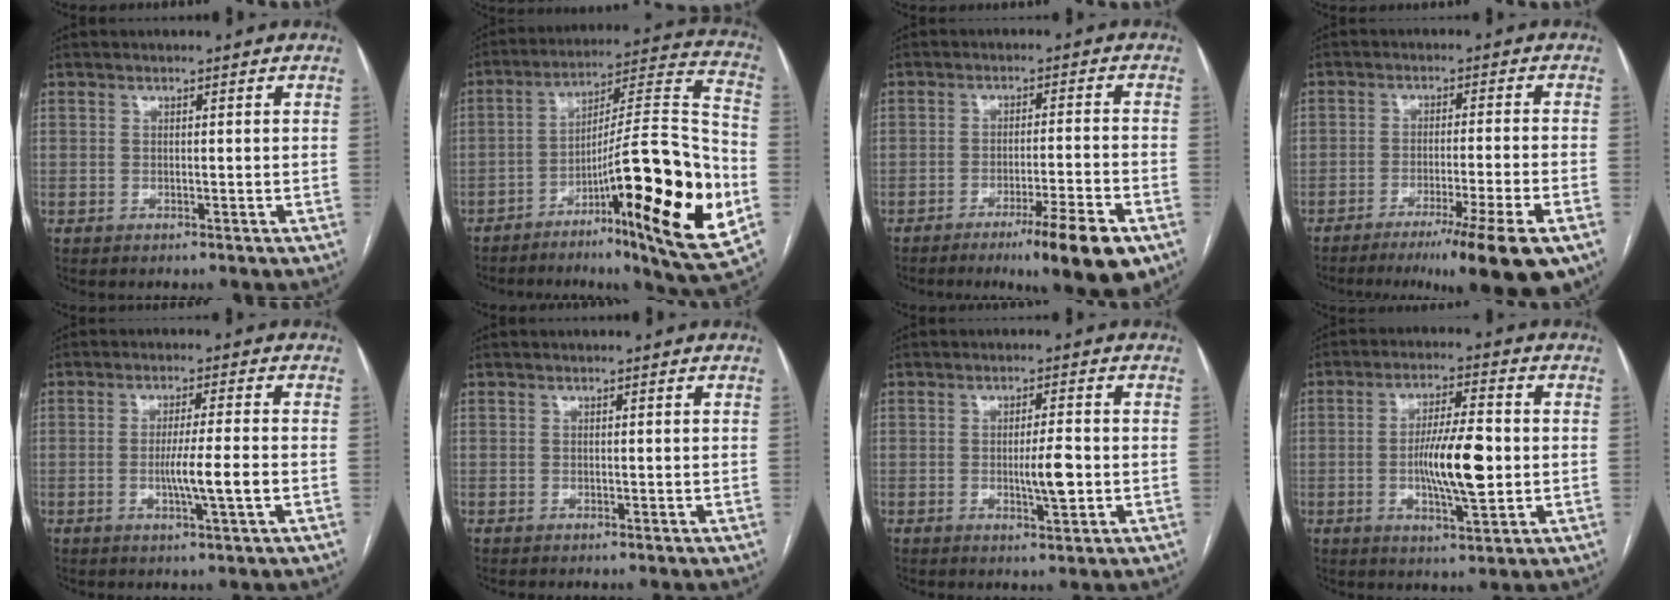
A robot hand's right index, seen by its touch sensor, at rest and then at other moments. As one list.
[{"total": 24.5, "force": [-8.0, 2.0, 23.1], "torque": [-0.308, 0.004, -0.116]}, {"total": 10.2, "force": [-6.1, 0.1, 8.2], "torque": [-0.114, -0.020, -0.093]}, {"total": 11.3, "force": [-7.4, -0.5, 8.6], "torque": [-0.105, -0.023, -0.115]}, {"total": 5.9, "force": [-1.4, -0.7, 5.7], "torque": [-0.098, -0.010, -0.024]}, {"total": 0.0}, {"total": 4.4, "force": [-0.7, 0.6, 4.3], "torque": [-0.071, -0.003, -0.007]}, {"total": 10.1, "force": [-1.0, 1.8, 9.9], "torque": [-0.177, -0.002, -0.017]}]